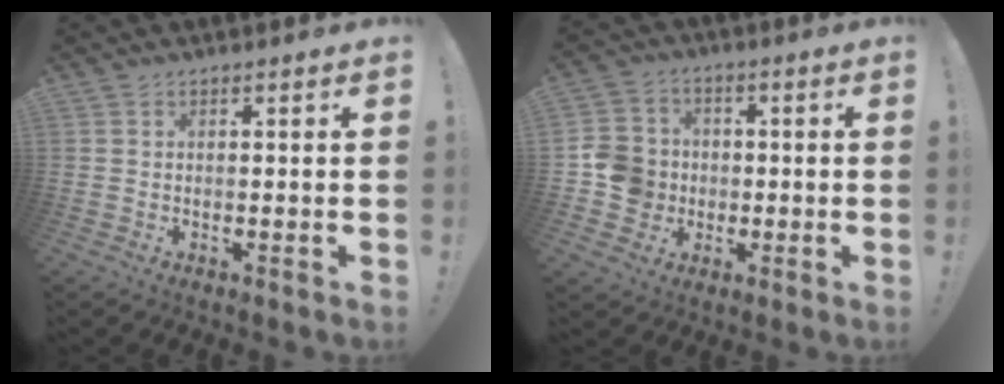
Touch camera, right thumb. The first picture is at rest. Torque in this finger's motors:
{"motor_torque": [0.51, 0.61, -0.01, 0.05, 0.00]}